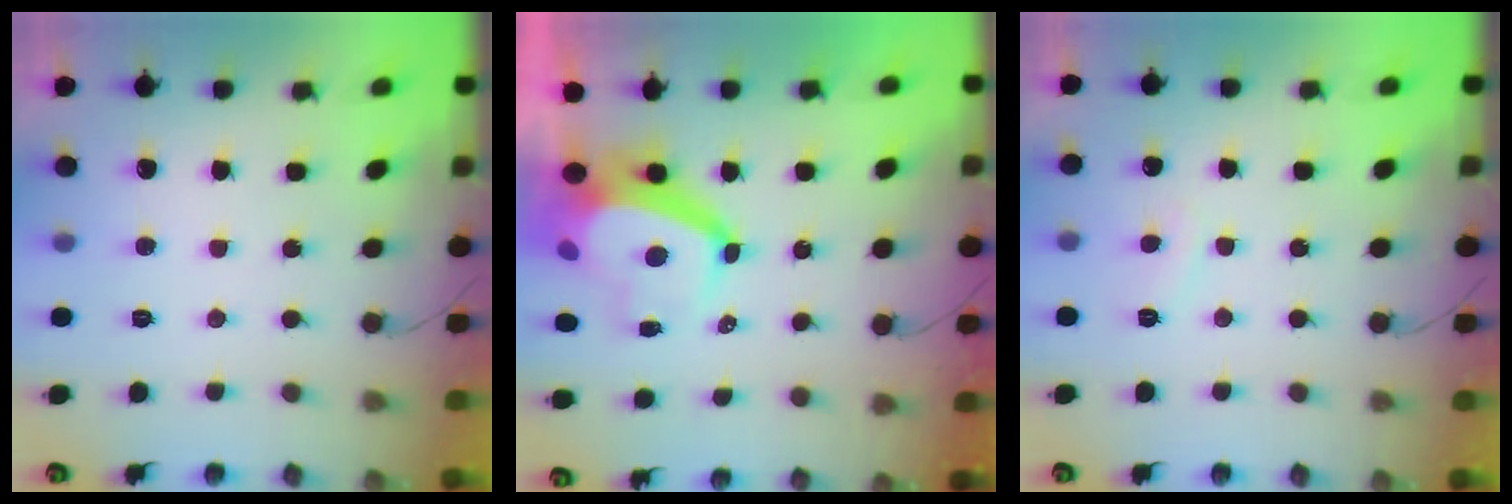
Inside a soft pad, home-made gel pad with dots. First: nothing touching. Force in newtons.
{"total": 6.7, "press": 6.6, "slide": 0.9}
{"total": 2.0, "press": 1.9, "slide": 0.5}